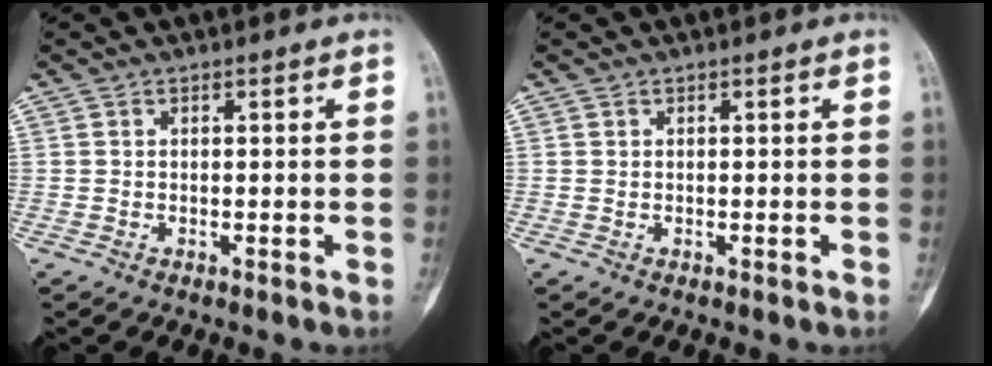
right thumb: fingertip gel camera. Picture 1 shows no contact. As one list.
[{"total": 0.0}]